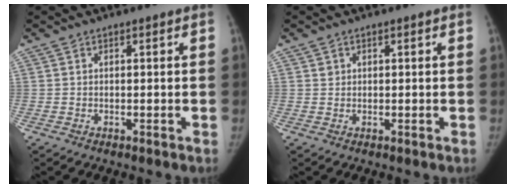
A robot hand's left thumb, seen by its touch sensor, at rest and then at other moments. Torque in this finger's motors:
{"motor_torque": [-0.49, -0.34, -0.46, 0.22, -0.08]}